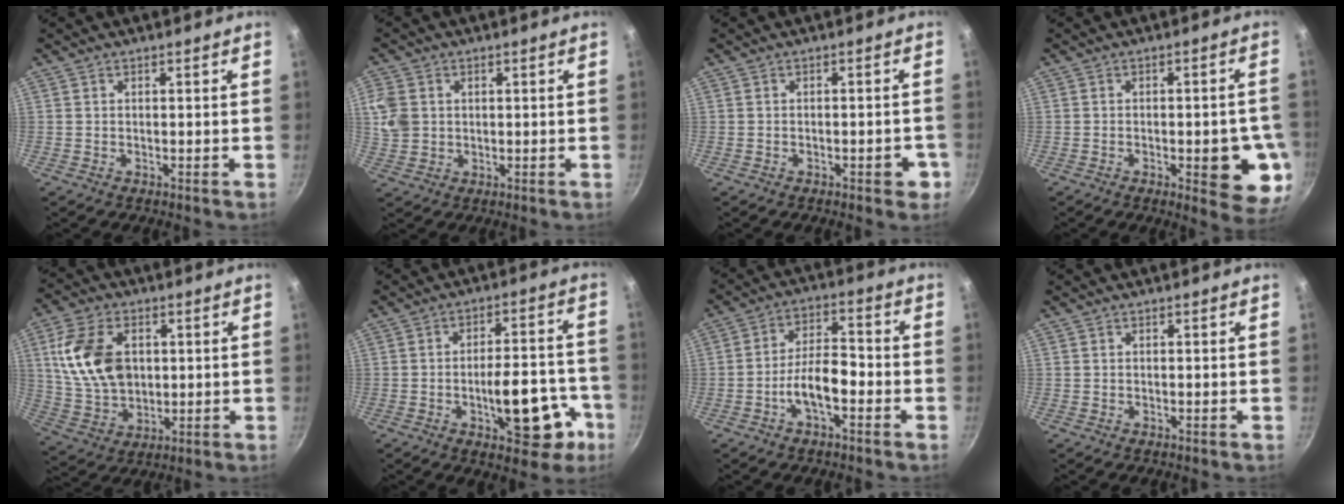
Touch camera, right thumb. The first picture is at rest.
{"total": 6.8, "force": [1.3, 5.6, 3.6], "torque": [-0.061, -0.005, 0.025]}
{"total": 3.7, "force": [-1.7, 1.6, 2.9], "torque": [-0.022, 0.012, -0.021]}
{"total": 11.2, "force": [-2.6, 4.0, 10.1], "torque": [-0.094, 0.006, -0.030]}
{"total": 15.0, "force": [2.9, 10.2, 10.6], "torque": [-0.183, -0.006, 0.063]}
{"total": 15.0, "force": [-5.6, 6.7, 12.2], "torque": [-0.120, 0.040, -0.071]}
{"total": 8.3, "force": [-3.3, 3.6, 6.7], "torque": [-0.107, 0.041, -0.062]}
{"total": 0.0}